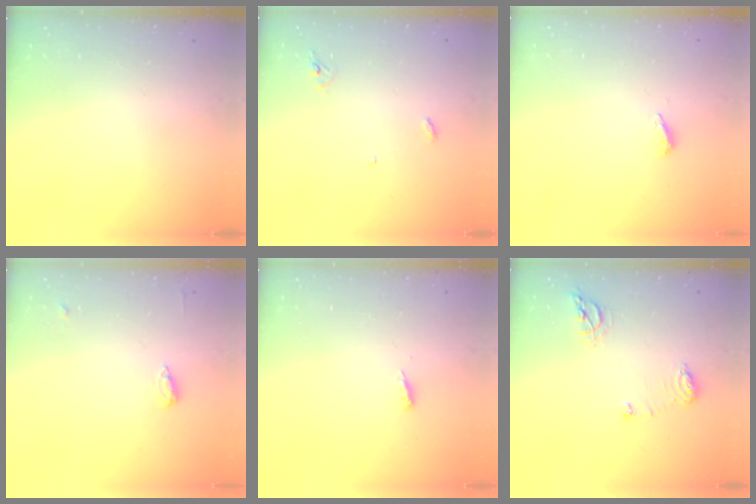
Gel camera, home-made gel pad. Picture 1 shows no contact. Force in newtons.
{"total": 2.9, "press": 2.9, "slide": 0.2}
{"total": 2.9, "press": 2.9, "slide": 0.3}
{"total": 5.5, "press": 5.4, "slide": 1.0}
{"total": 3.5, "press": 3.4, "slide": 0.3}
{"total": 8.1, "press": 8.1, "slide": 0.4}